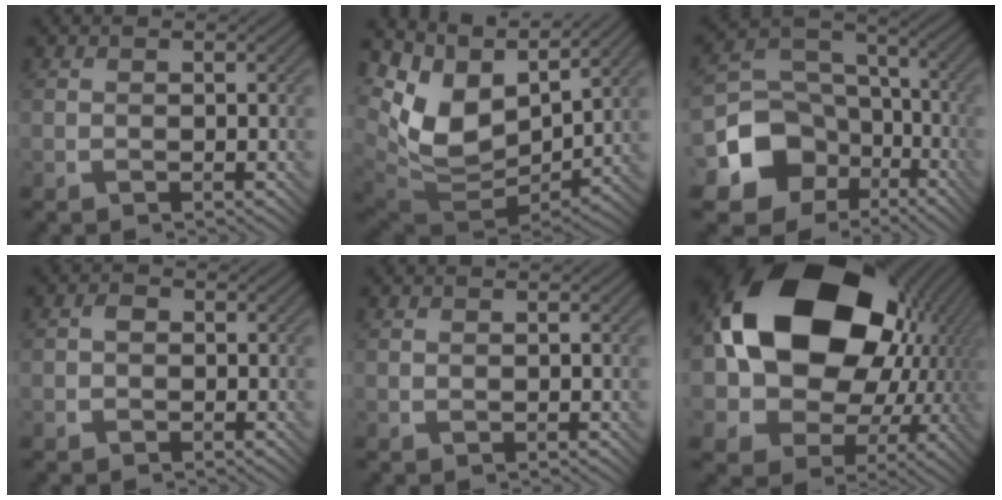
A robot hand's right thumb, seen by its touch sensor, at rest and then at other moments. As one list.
[{"total": 11.8, "force": [4.9, 6.7, 8.4], "torque": [-0.190, 0.002, 0.100]}, {"total": 11.6, "force": [-4.9, 9.3, 4.9], "torque": [-0.121, -0.031, -0.094]}, {"total": 1.3, "force": [-0.2, 1.1, 0.7], "torque": [-0.012, 0.001, -0.010]}, {"total": 0.0}, {"total": 22.6, "force": [5.5, 16.8, 14.1], "torque": [-0.280, -0.001, 0.109]}]